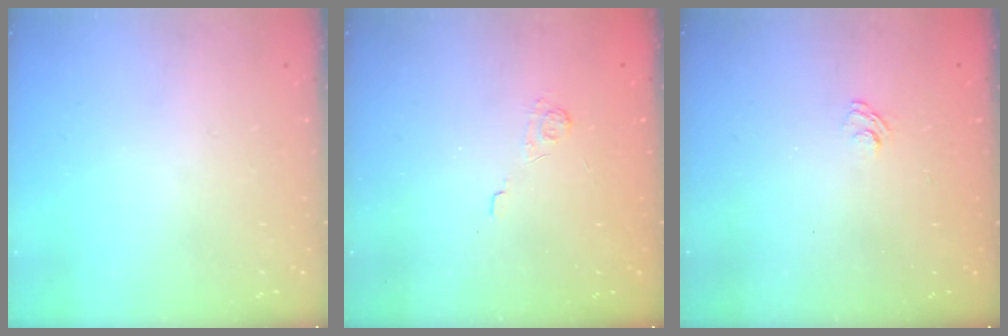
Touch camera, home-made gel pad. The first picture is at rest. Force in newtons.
{"total": 2.0, "press": 1.4, "slide": 1.4}
{"total": 2.0, "press": 1.5, "slide": 1.3}